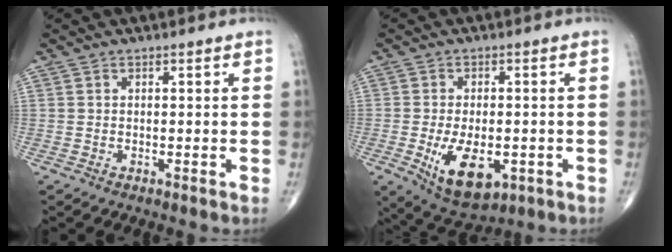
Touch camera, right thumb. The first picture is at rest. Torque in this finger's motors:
{"motor_torque": [-0.01, 0.56, 0.56, 0.40, 0.06]}